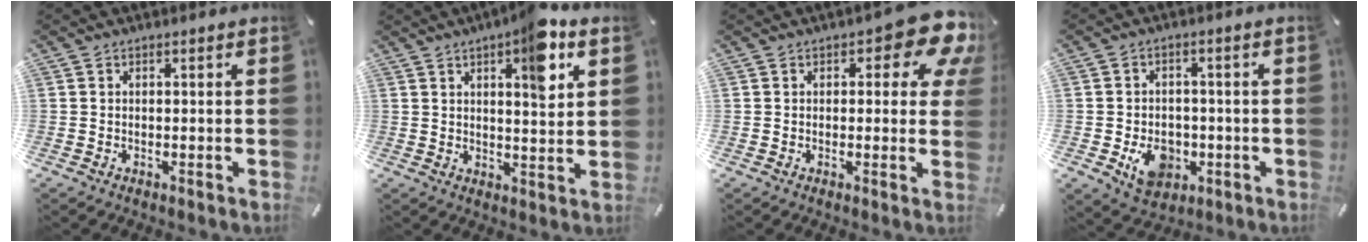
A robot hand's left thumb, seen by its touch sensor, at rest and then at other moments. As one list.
[{"total": 10.1, "force": [5.1, 2.8, 8.3], "torque": [-0.105, -0.028, 0.075]}, {"total": 9.9, "force": [5.0, 4.3, 7.3], "torque": [-0.085, -0.028, 0.080]}, {"total": 8.8, "force": [-2.4, 6.9, 4.8], "torque": [-0.065, 0.008, -0.041]}]